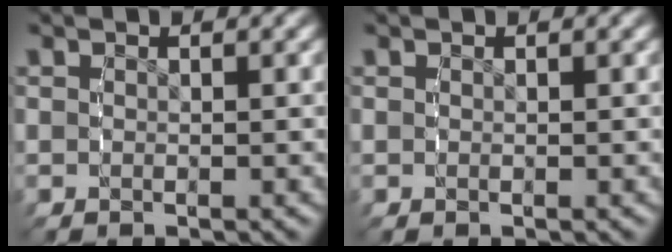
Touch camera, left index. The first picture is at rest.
{"total": 0.0}